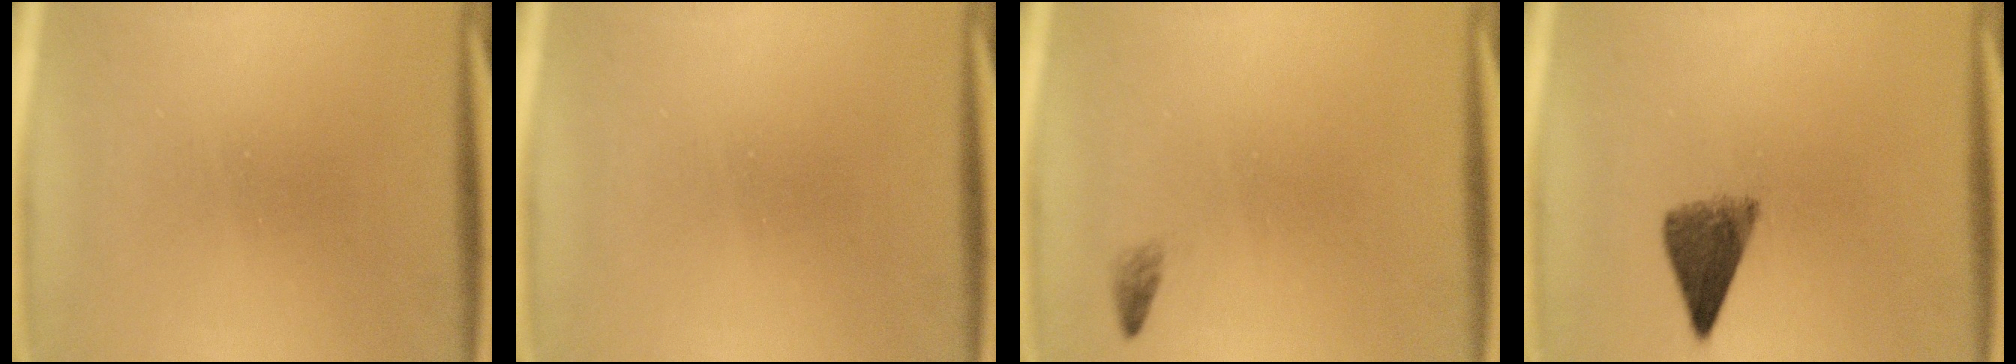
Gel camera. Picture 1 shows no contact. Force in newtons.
{"total": 0.0}
{"total": 0.8}
{"total": 5.3}